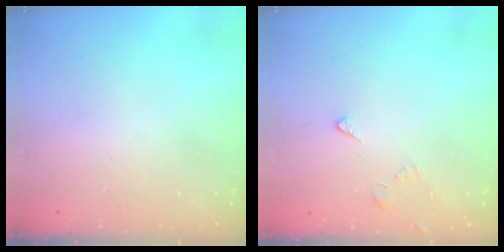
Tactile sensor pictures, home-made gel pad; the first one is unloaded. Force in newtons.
{"total": 2.8, "press": 2.8, "slide": 0.5}